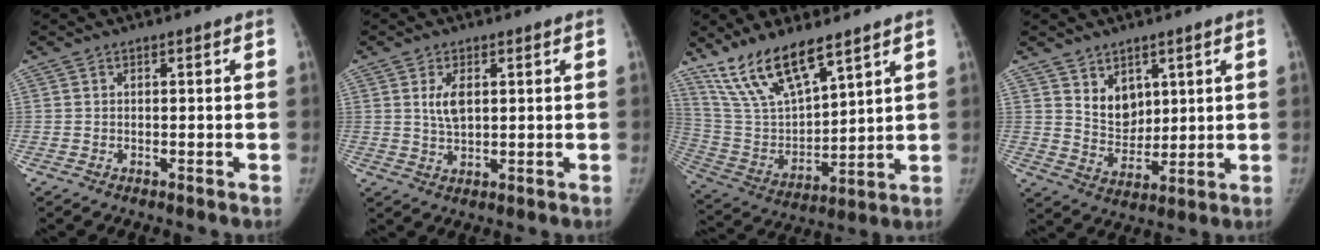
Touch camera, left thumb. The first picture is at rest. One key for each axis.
{"total": 4.2, "fx": 1.3, "fy": 2.1, "fz": 3.4, "tx": -0.057, "ty": -0.010, "tz": 0.030}
{"total": 15.7, "fx": 11.5, "fy": 4.7, "fz": 9.7, "tx": -0.164, "ty": -0.051, "tz": 0.239}
{"total": 6.7, "fx": 3.5, "fy": 4.8, "fz": 3.1, "tx": -0.019, "ty": -0.033, "tz": 0.074}